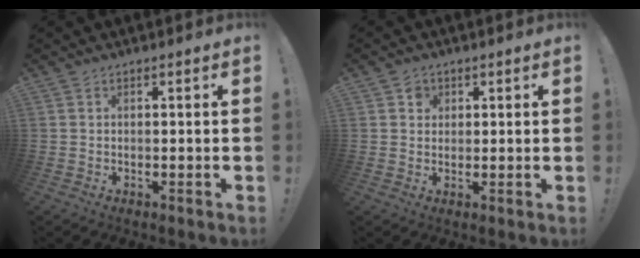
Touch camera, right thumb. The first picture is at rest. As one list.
[{"total": 2.8, "force": [1.3, 2.5, 0.5], "torque": [-0.001, -0.005, 0.020]}]